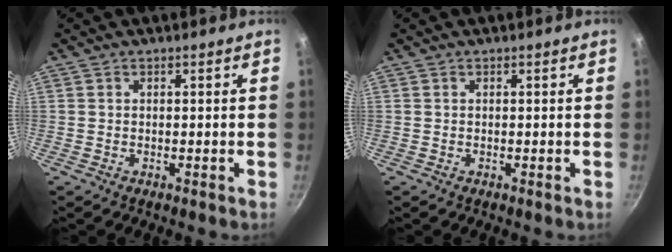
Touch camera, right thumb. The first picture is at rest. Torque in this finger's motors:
{"motor_torque": [0.00, 0.00, -0.04, -0.04, 0.00]}